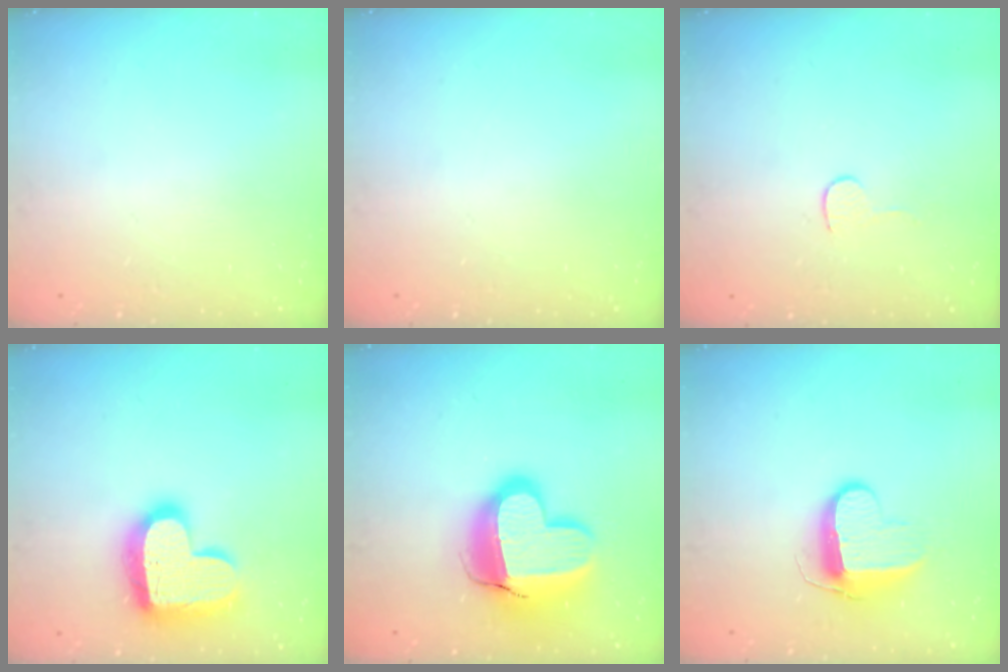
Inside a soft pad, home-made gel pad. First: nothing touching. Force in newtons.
{"total": 0.0}
{"total": 4.7, "press": 4.7, "slide": 0.4}
{"total": 19.5, "press": 19.5, "slide": 1.4}
{"total": 18.3, "press": 18.3, "slide": 1.4}
{"total": 10.0, "press": 10.0, "slide": 0.2}